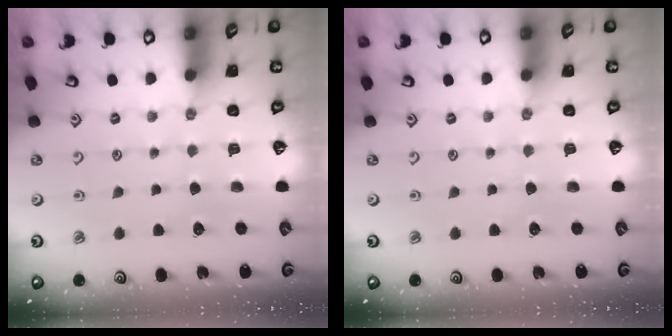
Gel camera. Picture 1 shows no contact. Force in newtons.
{"total": 0.0}